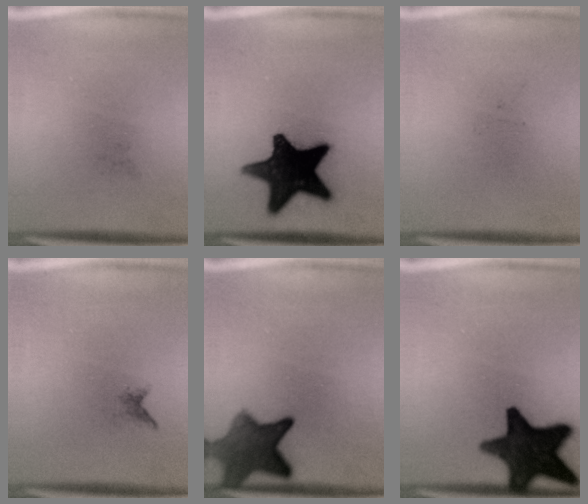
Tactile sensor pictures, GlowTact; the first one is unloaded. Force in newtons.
{"total": 19.2}
{"total": 0.0}
{"total": 0.7}
{"total": 8.5}
{"total": 15.7}